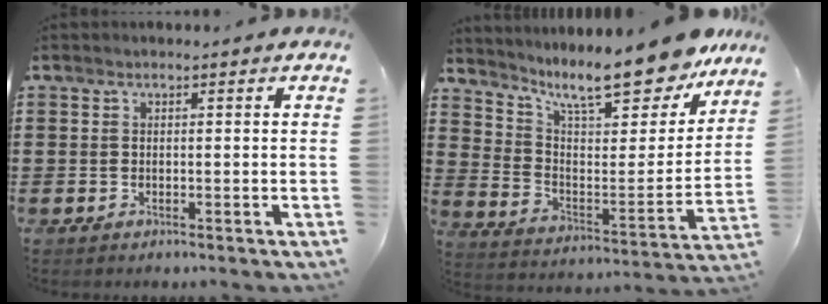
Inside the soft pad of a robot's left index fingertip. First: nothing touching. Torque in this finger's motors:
{"motor_torque": [1.74, -0.40, 0.63, 0.21]}